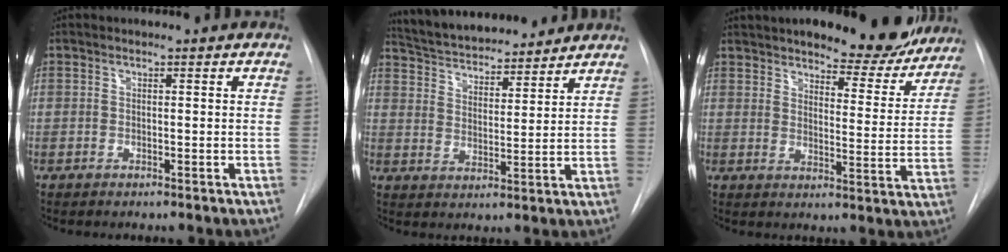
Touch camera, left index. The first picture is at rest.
{"total": 16.0, "force": [14.7, 3.4, 5.3], "torque": [-0.089, 0.022, 0.231]}
{"total": 14.5, "force": [13.1, 3.3, 5.4], "torque": [-0.059, -0.025, 0.170]}